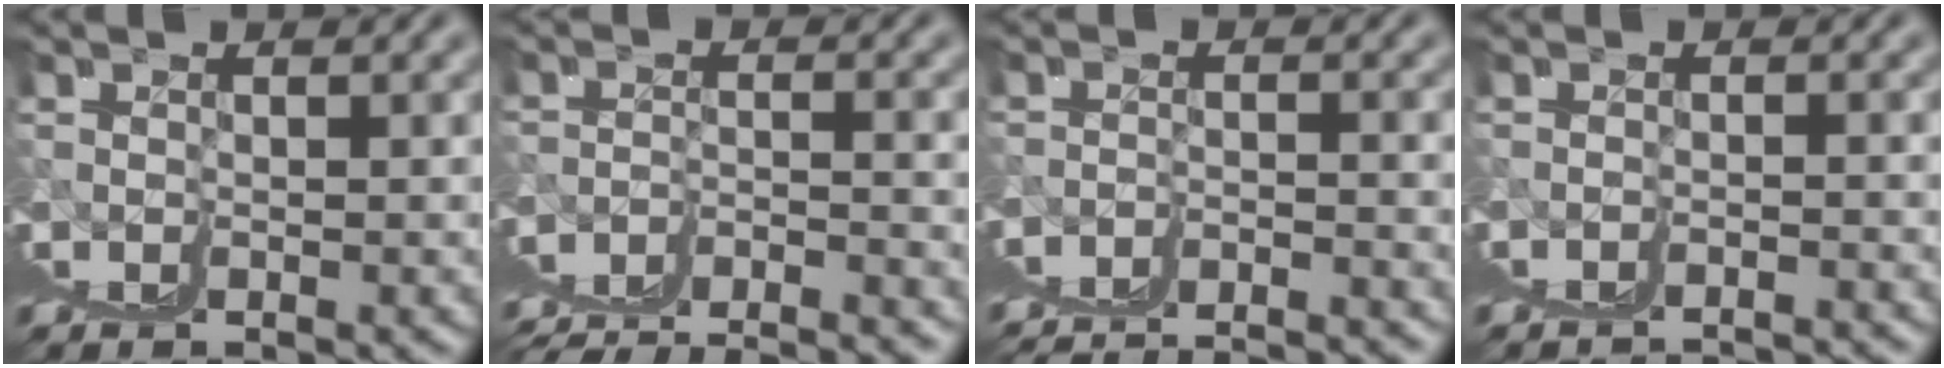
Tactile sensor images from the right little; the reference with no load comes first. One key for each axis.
{"total": 2.9, "fx": 0.1, "fy": -0.1, "fz": 2.9, "tx": -0.047, "ty": -0.002, "tz": 0.011}
{"total": 3.6, "fx": 0.6, "fy": -0.2, "fz": 3.5, "tx": -0.043, "ty": 0.010, "tz": 0.012}
{"total": 1.4, "fx": 0.2, "fy": -0.1, "fz": 1.4, "tx": -0.006, "ty": 0.009, "tz": 0.002}